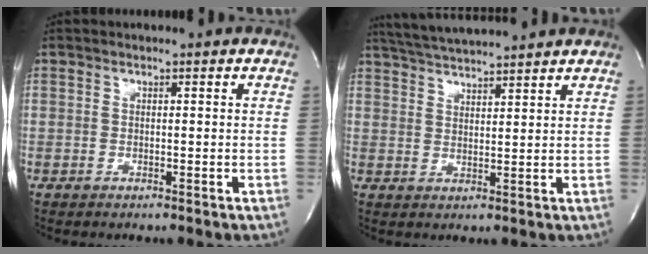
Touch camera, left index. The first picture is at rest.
{"total": 9.2, "force": [8.5, -0.5, 3.3], "torque": [-0.066, 0.023, 0.139]}